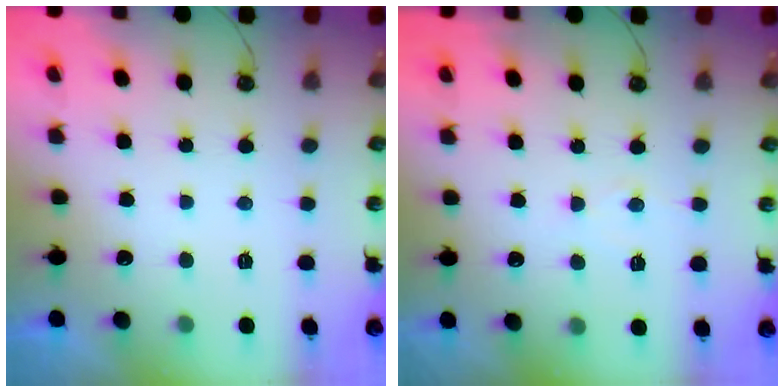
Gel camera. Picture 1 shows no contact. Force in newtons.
{"total": 5.5, "press": 5.5, "slide": 0.5}